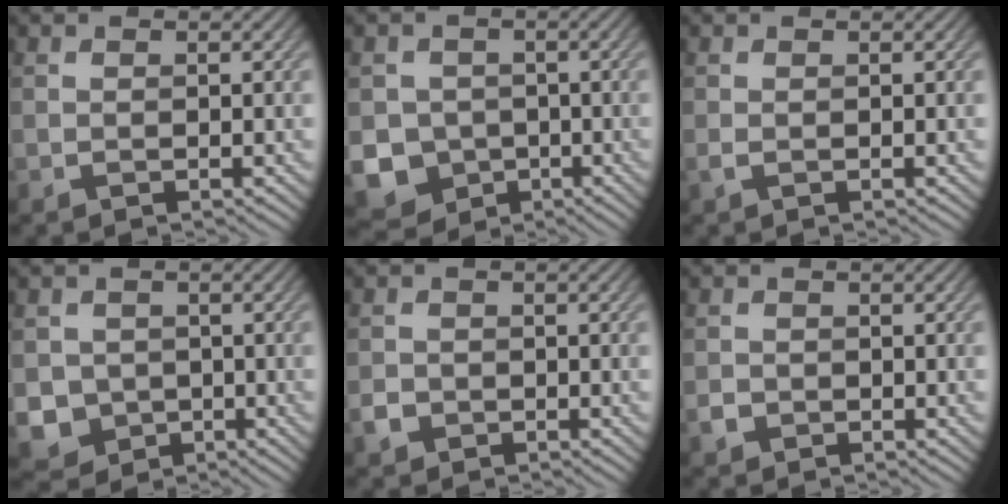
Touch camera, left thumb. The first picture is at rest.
{"total": 6.8, "force": [-2.0, 6.1, 2.3], "torque": [-0.061, -0.020, -0.053]}
{"total": 0.5, "force": [0.0, 0.1, 0.5], "torque": [-0.015, 0.000, -0.001]}
{"total": 4.4, "force": [-0.9, 4.1, 1.4], "torque": [-0.041, -0.015, -0.024]}
{"total": 1.7, "force": [-0.9, 1.3, 0.5], "torque": [-0.011, -0.002, -0.021]}
{"total": 1.2, "force": [-0.6, 1.0, 0.3], "torque": [-0.005, -0.002, -0.015]}